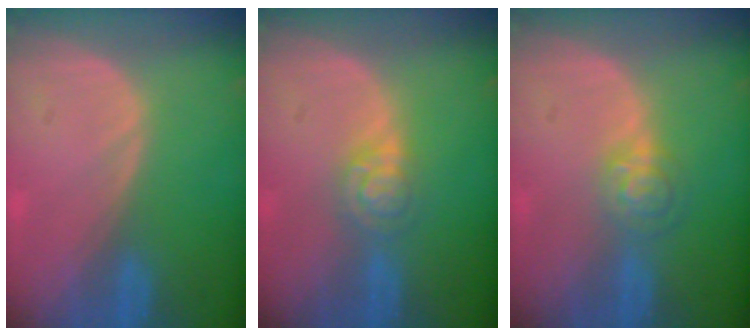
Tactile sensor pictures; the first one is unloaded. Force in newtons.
{"total": 4.7, "press": 3.9, "slide": 2.6}
{"total": 4.1, "press": 3.7, "slide": 1.7}